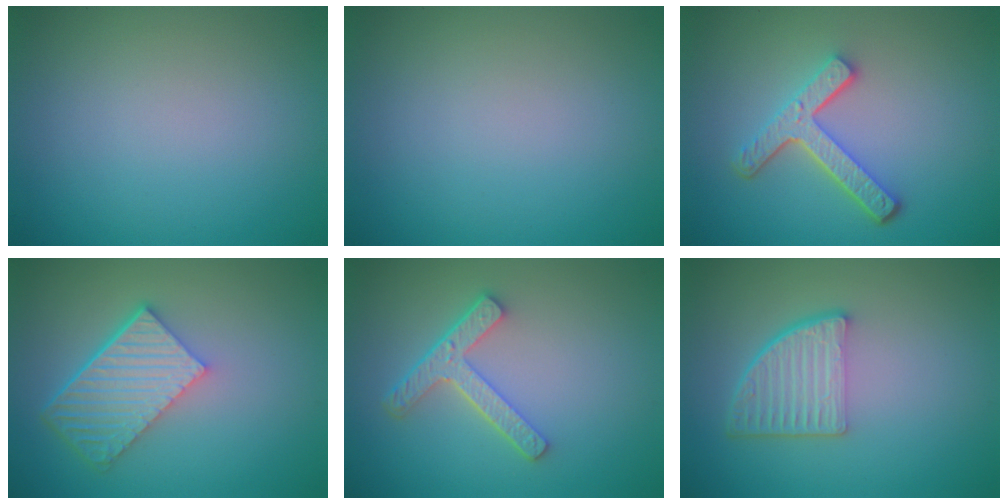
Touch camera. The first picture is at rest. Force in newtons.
{"total": 0.0}
{"total": 4.4, "press": 3.3, "slide": 2.8}
{"total": 6.3, "press": 4.5, "slide": 4.4}
{"total": 3.9, "press": 3.0, "slide": 2.5}
{"total": 4.8, "press": 3.3, "slide": 3.5}